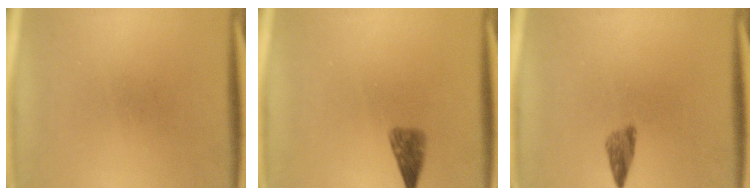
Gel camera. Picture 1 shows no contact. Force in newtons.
{"total": 2.5}
{"total": 2.1}